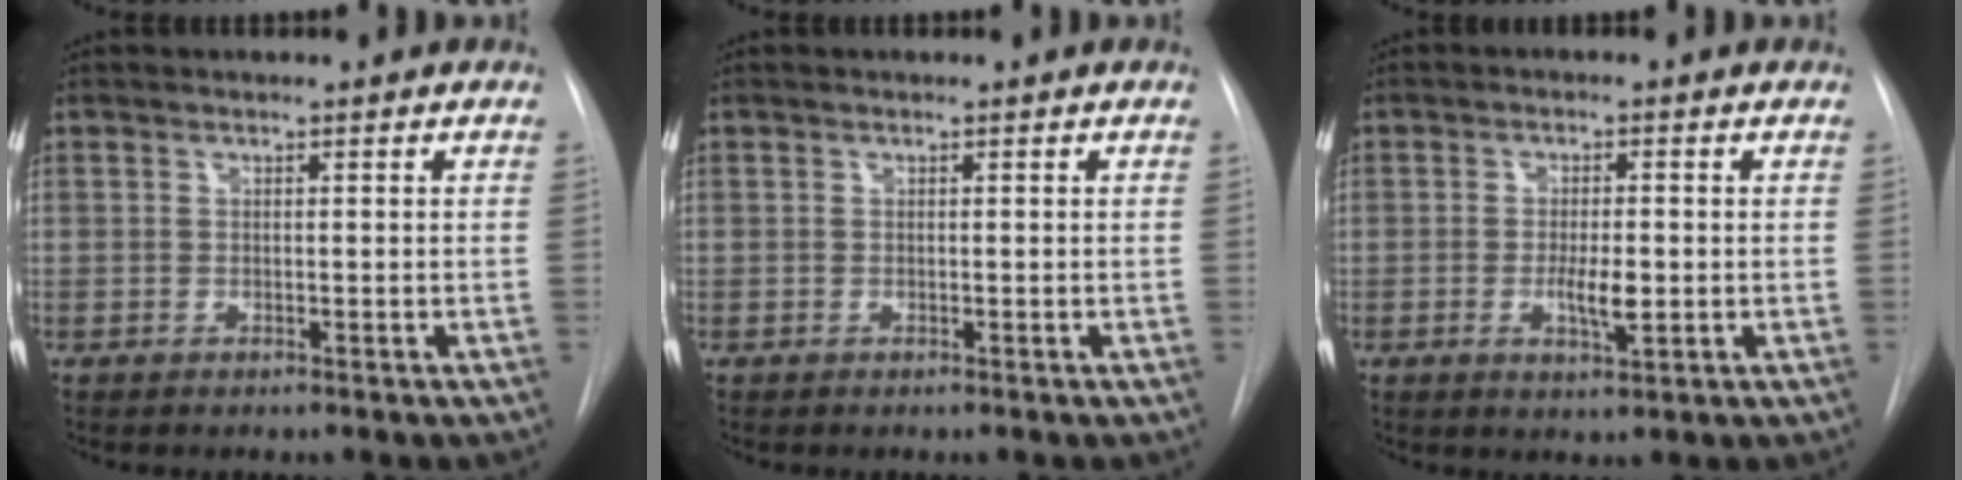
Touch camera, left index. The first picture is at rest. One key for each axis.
{"total": 0.0}
{"total": 4.3, "fx": -1.6, "fy": 1.0, "fz": 3.8, "tx": -0.070, "ty": -0.009, "tz": -0.019}